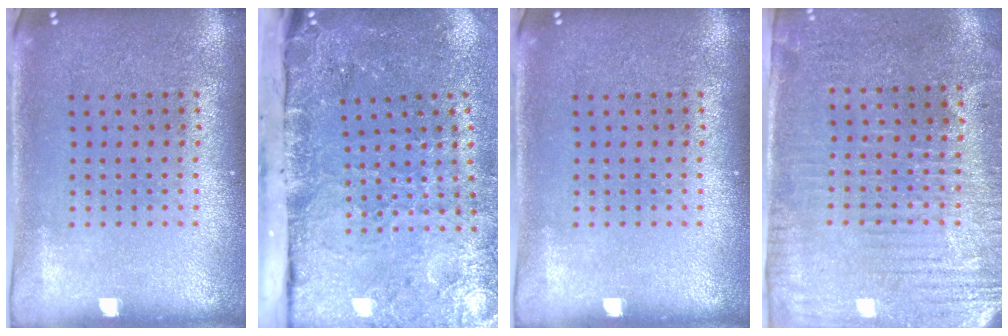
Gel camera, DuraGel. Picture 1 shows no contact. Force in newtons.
{"total": 4.7, "press": 3.6, "slide": 3.1}
{"total": 0.0}
{"total": 3.1, "press": 2.7, "slide": 1.5}